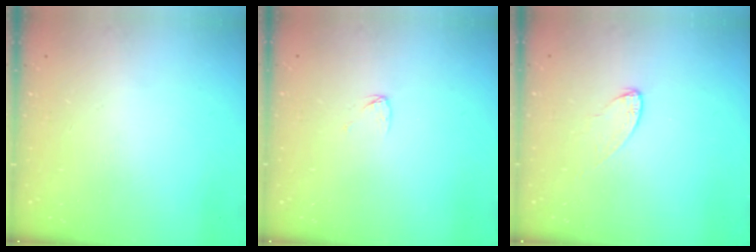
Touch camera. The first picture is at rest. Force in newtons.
{"total": 3.8, "press": 3.8, "slide": 0.3}
{"total": 5.4, "press": 5.4, "slide": 0.4}